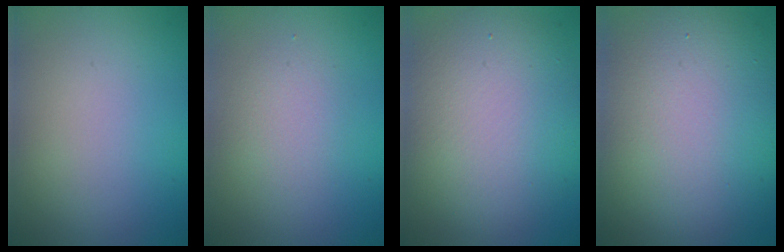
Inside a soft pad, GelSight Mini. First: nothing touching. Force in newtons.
{"total": 1.8, "press": 1.8, "slide": 0.1}
{"total": 9.0, "press": 9.0, "slide": 0.2}
{"total": 12.8, "press": 12.8, "slide": 1.0}